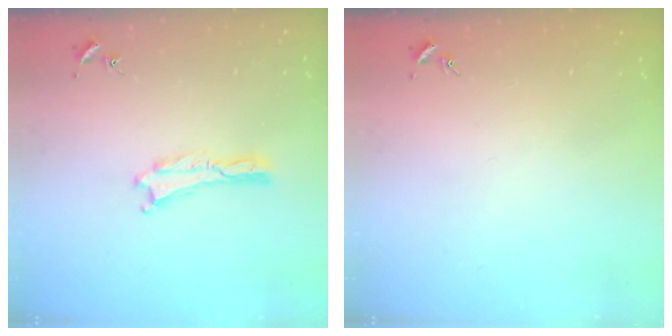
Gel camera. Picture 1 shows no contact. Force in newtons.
{"total": 0.0}